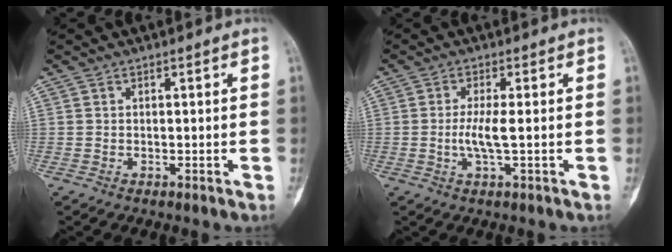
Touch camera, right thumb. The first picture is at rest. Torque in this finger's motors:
{"motor_torque": [0.22, 0.29, 0.40, -0.04, 0.14]}